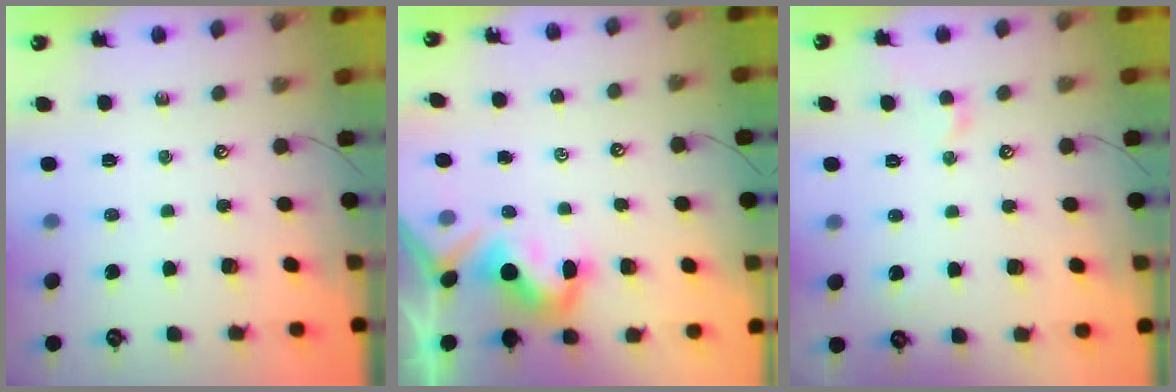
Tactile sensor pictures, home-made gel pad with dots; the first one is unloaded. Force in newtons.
{"total": 6.0, "press": 5.9, "slide": 1.0}
{"total": 1.0, "press": 0.9, "slide": 0.3}